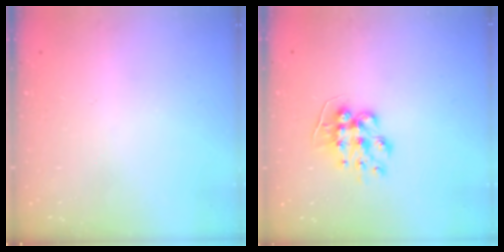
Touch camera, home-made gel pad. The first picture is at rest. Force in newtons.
{"total": 9.6, "press": 9.5, "slide": 0.9}